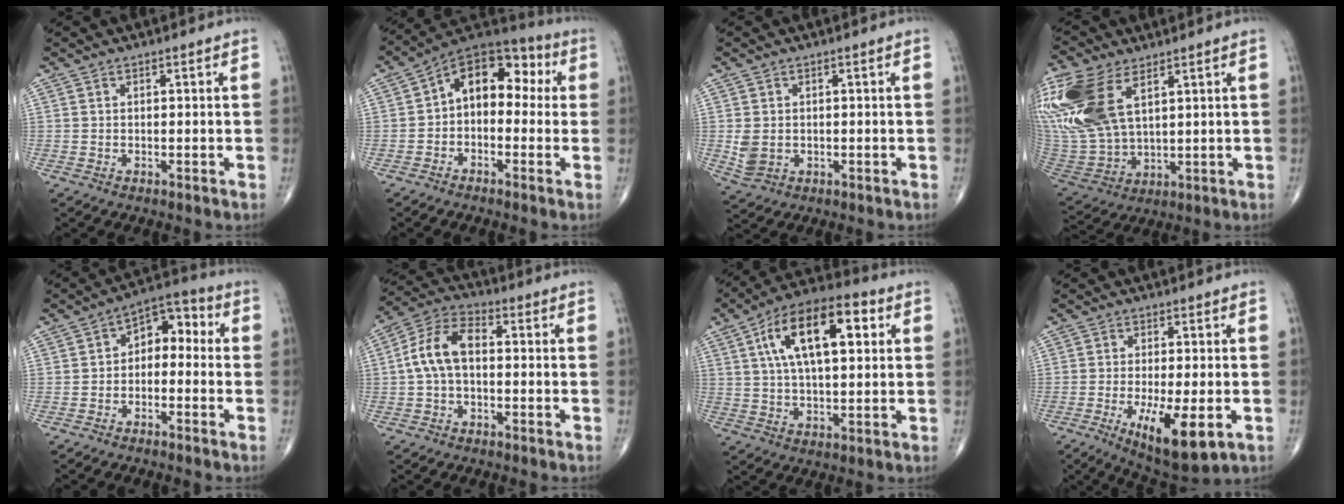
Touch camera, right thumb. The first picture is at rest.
{"total": 12.5, "force": [0.9, 8.2, 9.4], "torque": [-0.095, 0.049, -0.006]}
{"total": 4.1, "force": [-0.2, 3.2, 2.6], "torque": [-0.048, -0.003, 0.007]}
{"total": 22.3, "force": [9.3, 12.2, 16.3], "torque": [-0.398, -0.013, 0.193]}
{"total": 7.7, "force": [-0.5, 5.1, 5.7], "torque": [-0.053, 0.044, -0.025]}
{"total": 9.4, "force": [0.0, 5.5, 7.6], "torque": [-0.151, 0.031, -0.009]}
{"total": 17.7, "force": [5.2, 7.9, 14.9], "torque": [-0.238, 0.013, 0.081]}
{"total": 11.4, "force": [-3.7, 3.5, 10.2], "torque": [-0.168, -0.020, -0.051]}